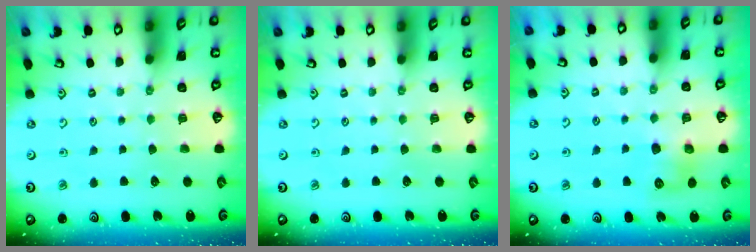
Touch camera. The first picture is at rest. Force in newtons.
{"total": 0.0}
{"total": 7.1, "press": 7.1, "slide": 0.1}